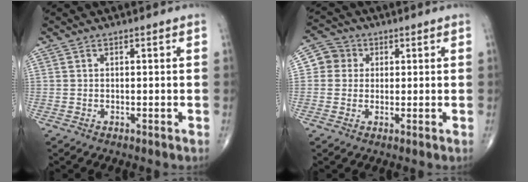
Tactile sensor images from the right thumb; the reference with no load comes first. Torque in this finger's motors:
{"motor_torque": [-0.31, 0.23, -0.04, -0.20, -0.05]}